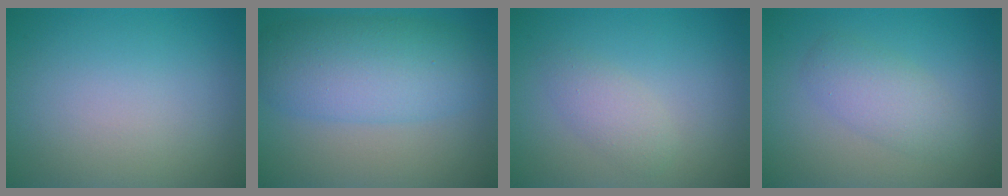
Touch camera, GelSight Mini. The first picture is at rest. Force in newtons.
{"total": 7.1, "press": 7.1, "slide": 0.1}
{"total": 1.9, "press": 1.9, "slide": 0.1}
{"total": 2.9, "press": 2.9, "slide": 0.0}